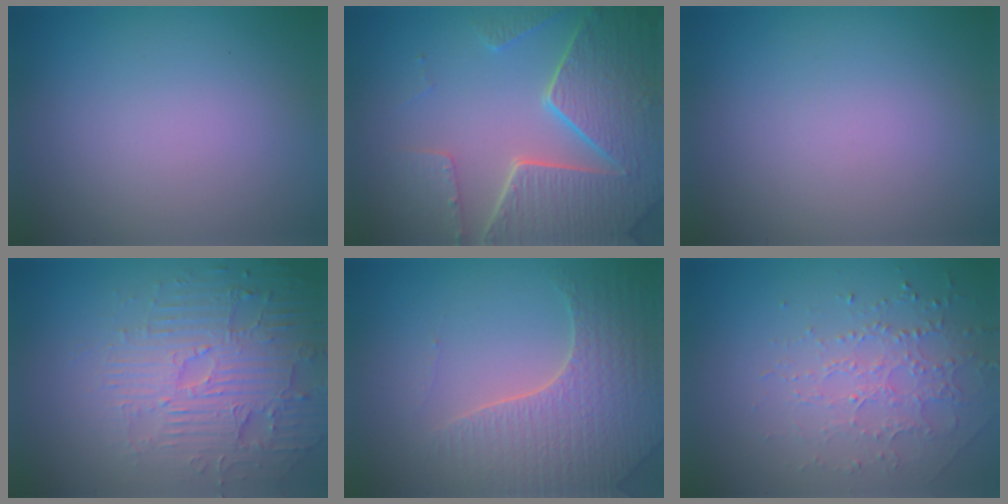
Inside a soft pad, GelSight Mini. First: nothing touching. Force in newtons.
{"total": 8.3, "press": 5.9, "slide": 5.8}
{"total": 0.0}
{"total": 5.4, "press": 4.7, "slide": 2.7}
{"total": 4.6, "press": 4.5, "slide": 1.1}
{"total": 2.1, "press": 1.9, "slide": 0.9}